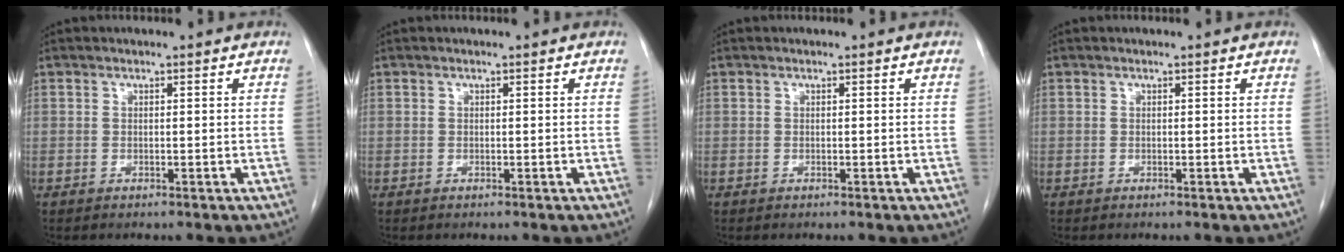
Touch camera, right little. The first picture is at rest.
{"total": 0.0}
{"total": 0.0}
{"total": 0.0}